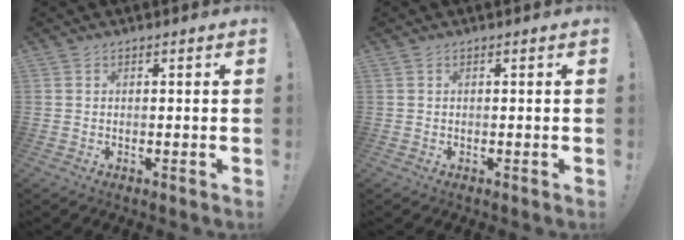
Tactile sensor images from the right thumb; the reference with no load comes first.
{"total": 0.0}